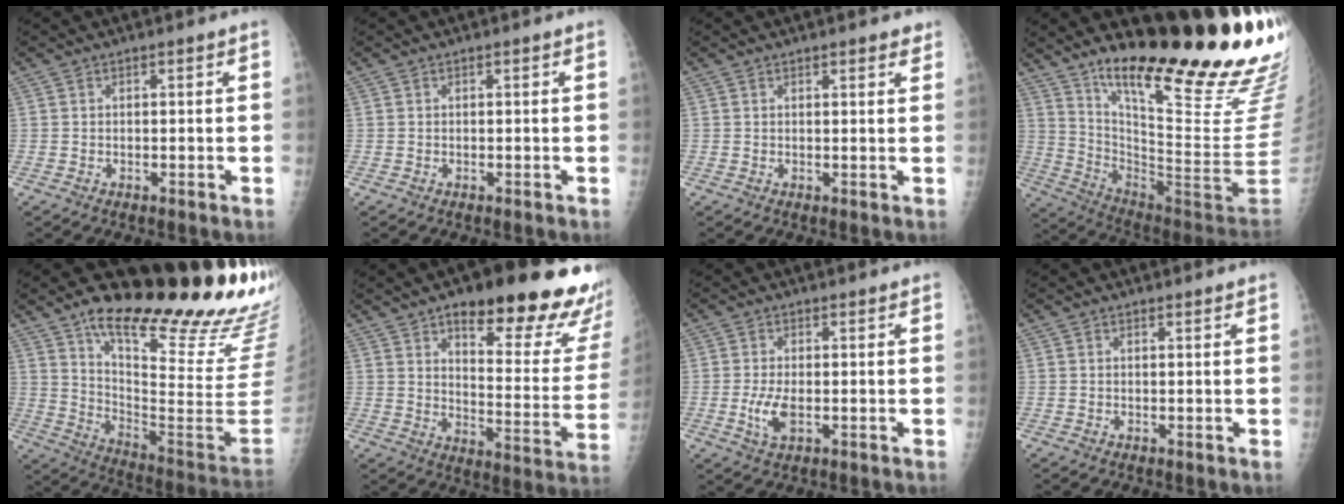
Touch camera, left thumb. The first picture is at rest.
{"total": 0.0}
{"total": 2.3, "force": [1.9, 0.7, 1.2], "torque": [0.000, -0.003, 0.019]}
{"total": 27.9, "force": [16.7, 3.4, 22.2], "torque": [-0.283, -0.089, 0.275]}
{"total": 27.8, "force": [20.4, 4.1, 18.5], "torque": [-0.246, -0.143, 0.301]}
{"total": 26.9, "force": [16.5, 8.0, 19.6], "torque": [-0.214, -0.072, 0.220]}
{"total": 4.3, "force": [-0.2, 2.0, 3.8], "torque": [-0.082, -0.004, -0.001]}
{"total": 0.9, "force": [0.9, 0.2, 0.1], "torque": [-0.002, -0.002, 0.013]}